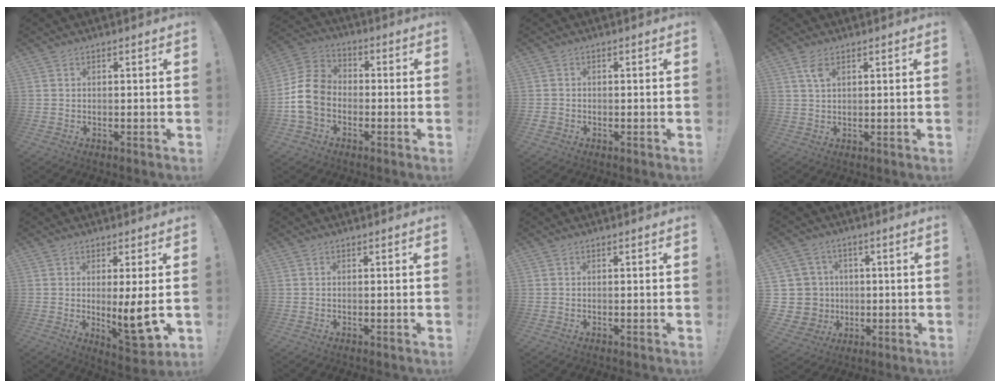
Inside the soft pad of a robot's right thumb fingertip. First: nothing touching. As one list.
[{"total": 12.1, "force": [-3.0, 9.5, 6.9], "torque": [-0.124, 0.032, -0.050]}, {"total": 1.3, "force": [-0.8, 0.9, 0.6], "torque": [-0.009, 0.003, -0.014]}, {"total": 3.4, "force": [1.6, 1.4, 2.6], "torque": [-0.049, -0.002, 0.027]}, {"total": 9.8, "force": [0.5, 2.1, 9.6], "torque": [-0.134, -0.022, 0.011]}, {"total": 0.0}, {"total": 0.0}, {"total": 10.9, "force": [0.6, 10.5, 2.9], "torque": [-0.066, 0.001, 0.034]}]